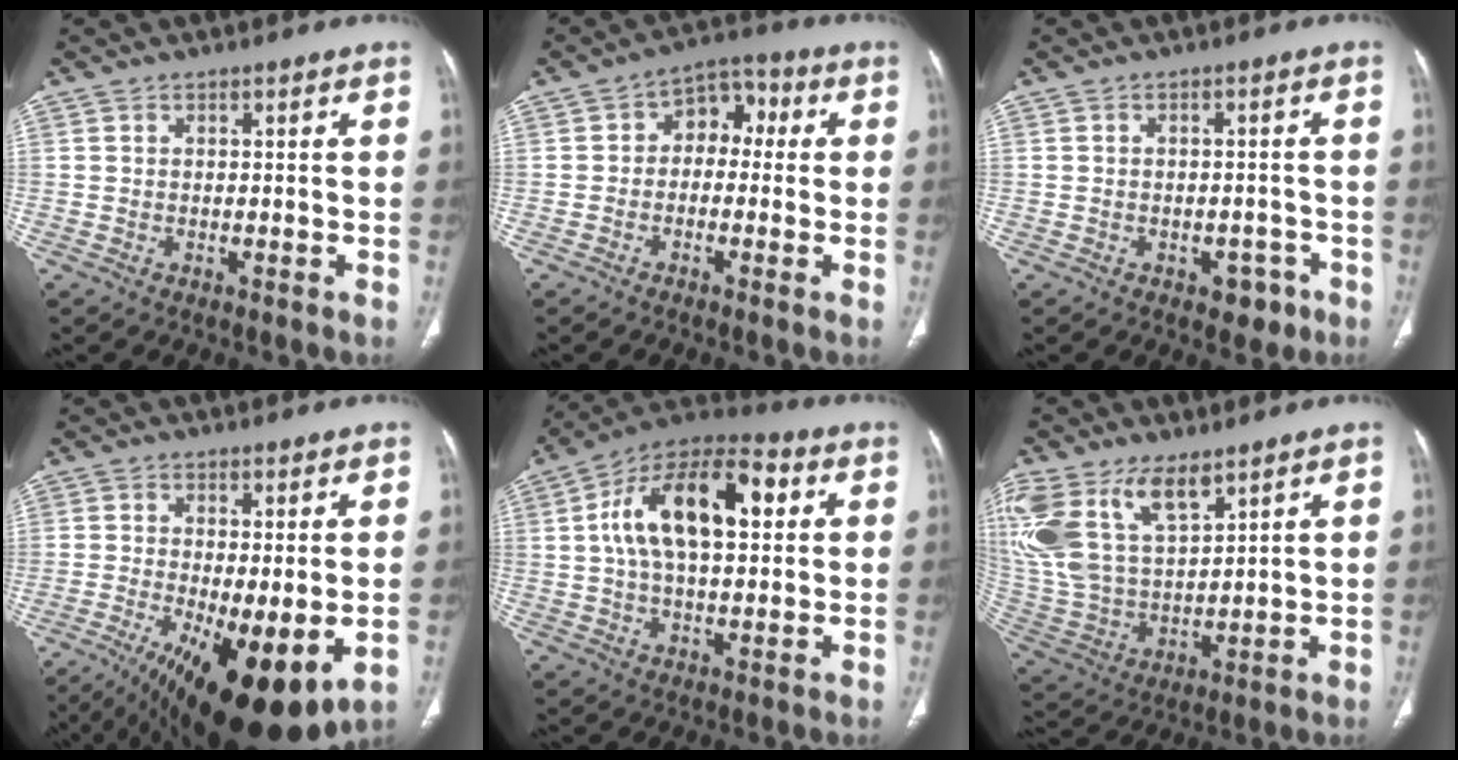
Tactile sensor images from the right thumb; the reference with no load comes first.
{"total": 7.0, "force": [0.2, 5.0, 4.8], "torque": [-0.038, 0.031, -0.012]}
{"total": 4.1, "force": [-2.2, 2.7, 2.1], "torque": [-0.009, 0.015, -0.024]}
{"total": 18.1, "force": [-6.3, 6.3, 15.7], "torque": [-0.241, -0.029, -0.084]}
{"total": 19.4, "force": [4.2, 10.0, 16.1], "torque": [-0.255, 0.025, 0.061]}
{"total": 19.8, "force": [10.9, 10.2, 13.1], "torque": [-0.284, -0.021, 0.228]}